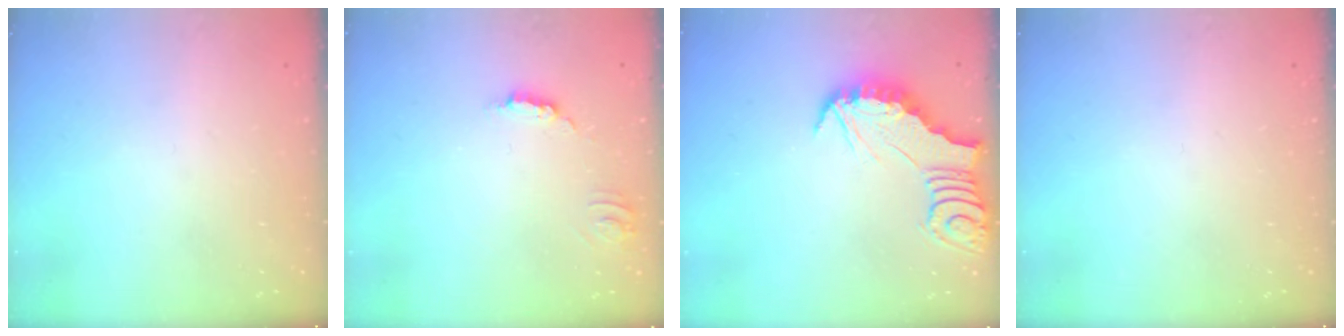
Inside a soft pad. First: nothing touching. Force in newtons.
{"total": 5.7, "press": 5.7, "slide": 0.3}
{"total": 2.8, "press": 2.8, "slide": 0.3}
{"total": 0.0}